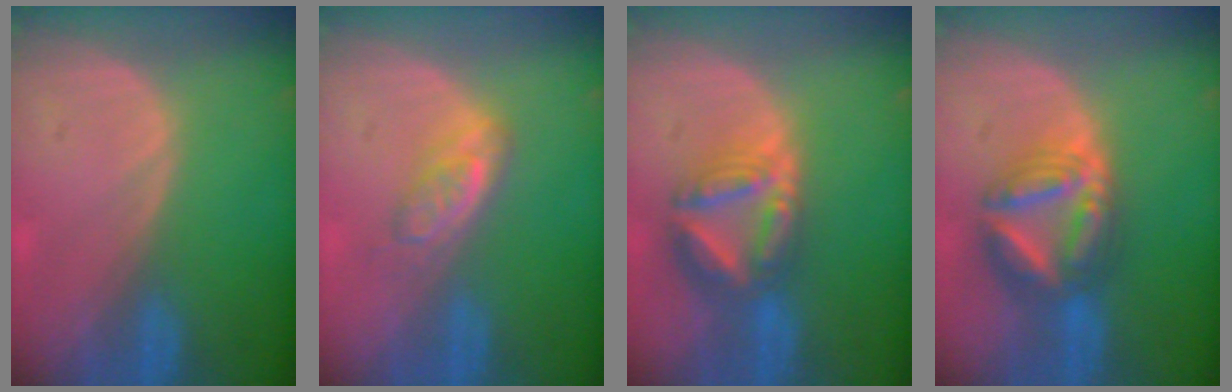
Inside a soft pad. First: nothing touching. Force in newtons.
{"total": 4.1, "press": 4.1, "slide": 0.5}
{"total": 8.2, "press": 7.1, "slide": 4.1}
{"total": 8.1, "press": 8.1, "slide": 0.8}